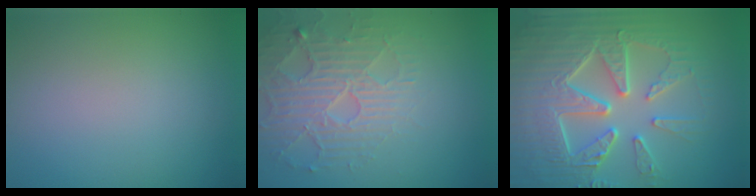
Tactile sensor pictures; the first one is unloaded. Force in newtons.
{"total": 4.8, "press": 3.7, "slide": 3.0}
{"total": 8.9, "press": 6.5, "slide": 6.2}